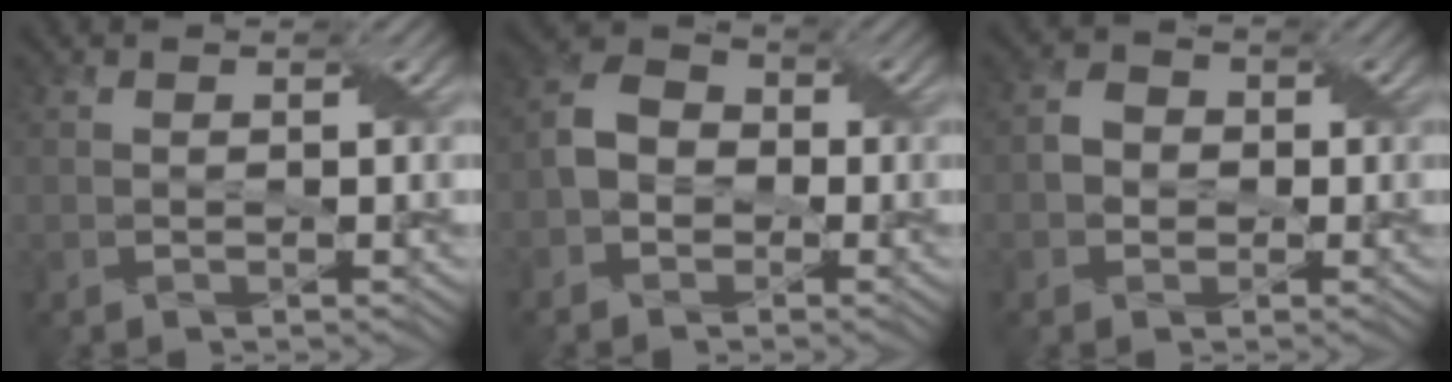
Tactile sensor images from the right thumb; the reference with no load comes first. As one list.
[{"total": 4.6, "force": [-1.5, 3.8, 2.1], "torque": [-0.052, 0.008, -0.040]}, {"total": 2.6, "force": [-0.4, 2.4, 0.9], "torque": [-0.021, 0.003, -0.012]}]